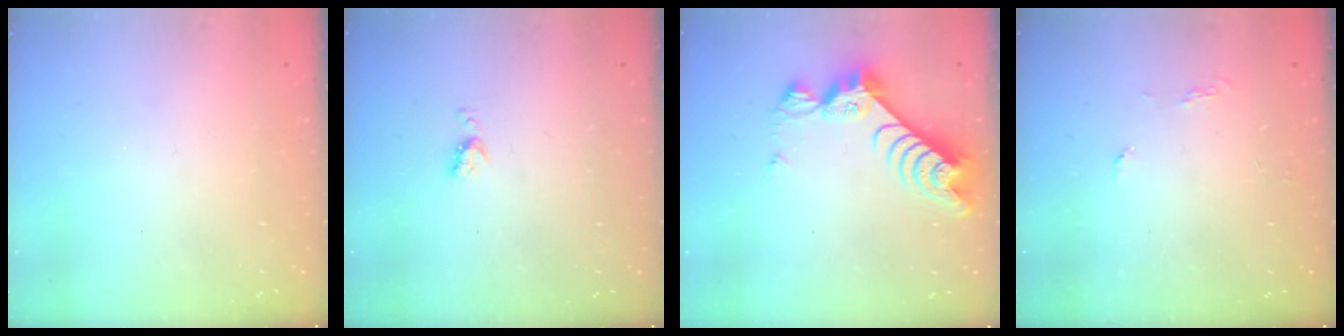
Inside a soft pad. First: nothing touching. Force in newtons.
{"total": 4.4, "press": 4.3, "slide": 0.6}
{"total": 9.9, "press": 9.8, "slide": 1.0}
{"total": 3.7, "press": 3.6, "slide": 0.7}